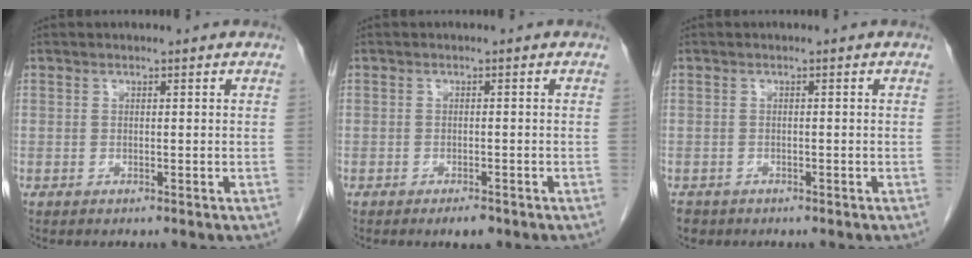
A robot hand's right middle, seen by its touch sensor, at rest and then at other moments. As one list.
[{"total": 2.1, "force": [-1.4, 0.7, 1.3], "torque": [-0.023, -0.003, -0.016]}, {"total": 2.4, "force": [-1.8, 1.6, 0.4], "torque": [-0.016, -0.003, -0.028]}]